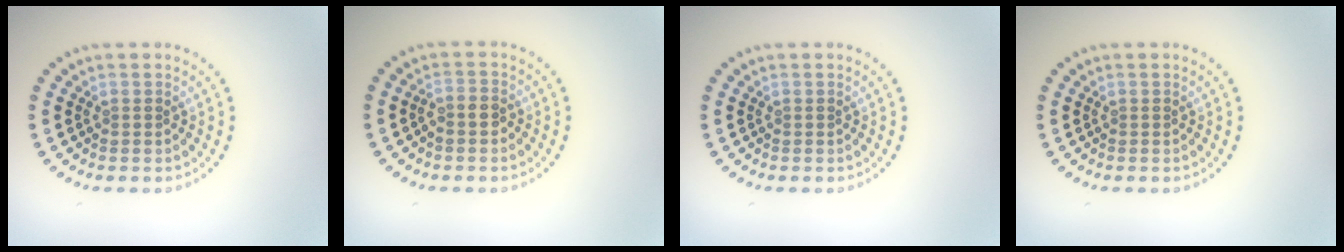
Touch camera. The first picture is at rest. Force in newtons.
{"total": 1.2, "press": 0.9, "slide": 0.7}
{"total": 0.0}
{"total": 0.0}